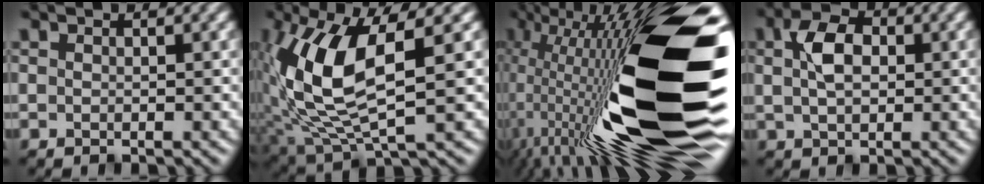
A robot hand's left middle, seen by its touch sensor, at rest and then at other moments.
{"total": 9.4, "force": [1.7, 3.4, 8.6], "torque": [-0.192, -0.005, 0.037]}
{"total": 20.6, "force": [-0.3, 6.3, 19.6], "torque": [-0.347, 0.021, -0.022]}
{"total": 3.6, "force": [0.7, 2.3, 2.7], "torque": [-0.054, 0.008, 0.009]}